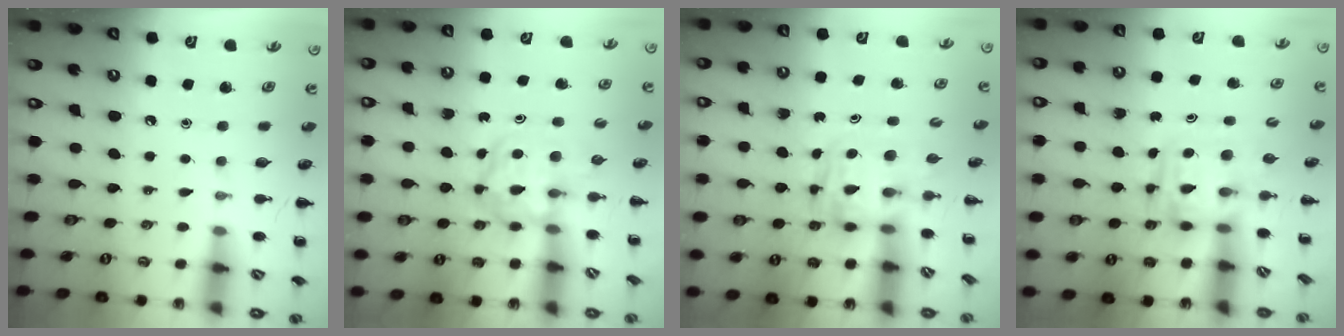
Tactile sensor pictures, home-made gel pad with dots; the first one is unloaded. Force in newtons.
{"total": 3.8, "press": 3.8, "slide": 0.5}
{"total": 2.6, "press": 2.6, "slide": 0.2}
{"total": 3.7, "press": 3.7, "slide": 0.6}